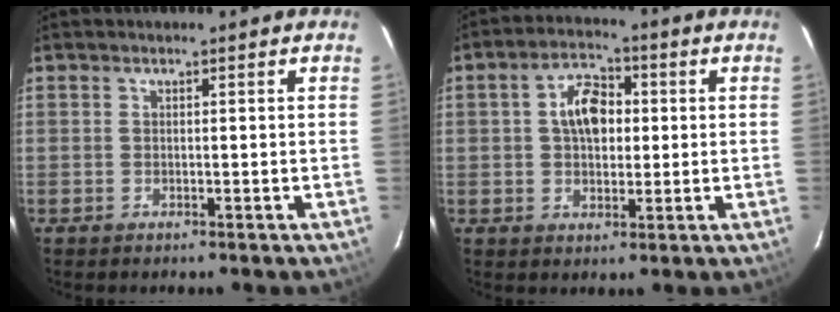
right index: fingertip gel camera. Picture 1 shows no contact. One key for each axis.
{"total": 7.6, "fx": 1.0, "fy": 4.9, "fz": 5.8, "tx": -0.100, "ty": 0.024, "tz": 0.019}